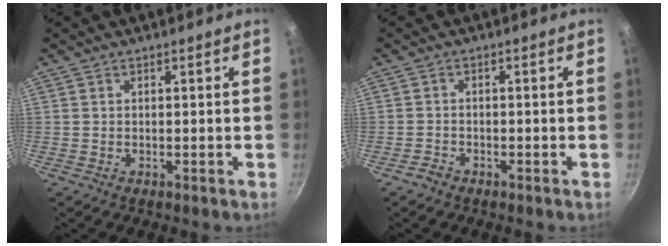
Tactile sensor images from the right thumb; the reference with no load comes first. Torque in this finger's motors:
{"motor_torque": [-0.21, 0.01, 0.01, 0.43, -0.01]}